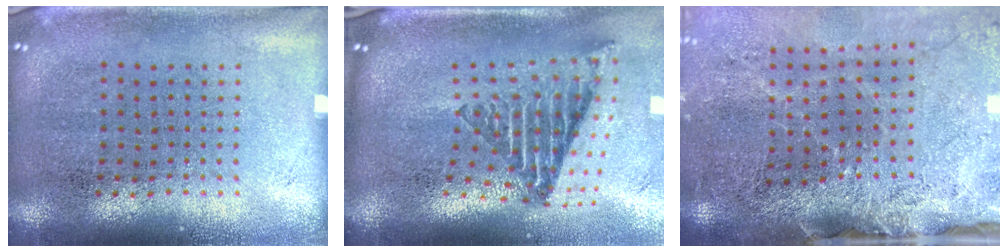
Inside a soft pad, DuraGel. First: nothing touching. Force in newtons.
{"total": 2.8, "press": 1.7, "slide": 2.2}
{"total": 3.9, "press": 3.1, "slide": 2.4}